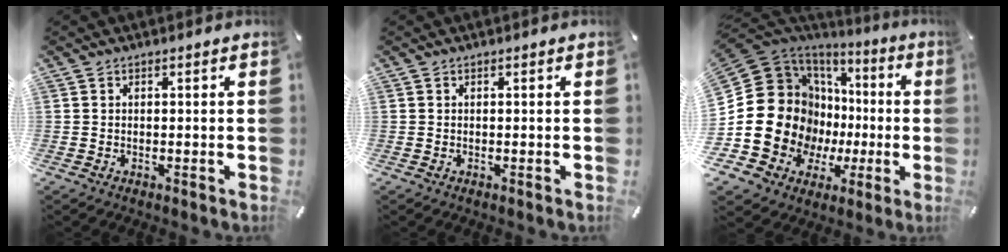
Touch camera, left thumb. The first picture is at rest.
{"total": 0.0}
{"total": 20.5, "force": [0.0, 17.5, 10.7], "torque": [-0.221, -0.039, 0.026]}